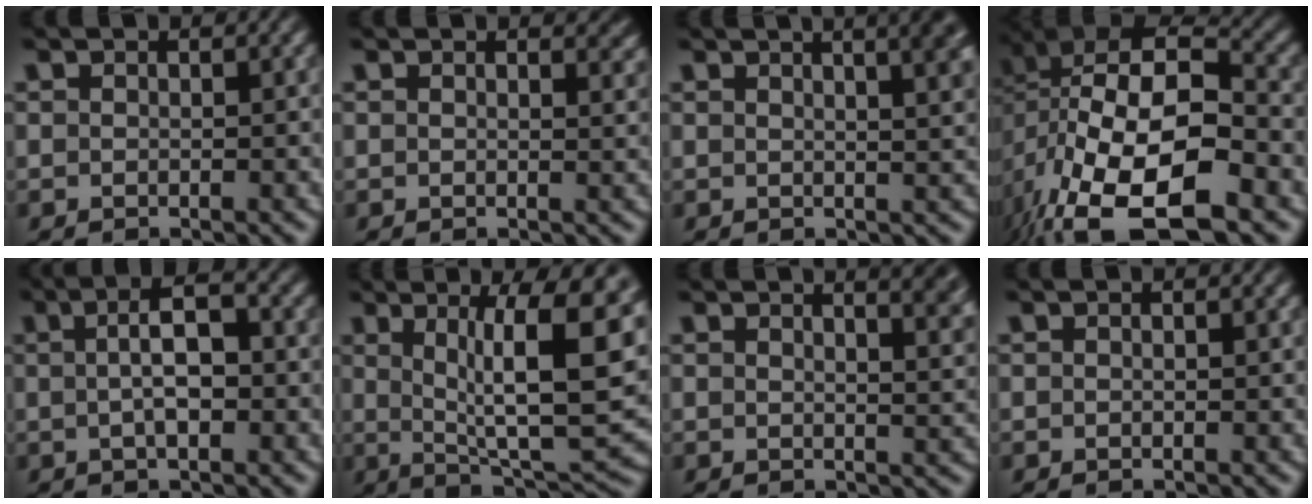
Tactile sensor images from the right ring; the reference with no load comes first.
{"total": 1.8, "force": [1.6, 0.2, 0.9], "torque": [-0.001, -0.002, 0.020]}
{"total": 5.4, "force": [2.8, 1.1, 4.5], "torque": [-0.031, 0.014, 0.040]}
{"total": 13.2, "force": [-2.0, 8.2, 10.2], "torque": [-0.198, -0.053, -0.011]}
{"total": 4.2, "force": [0.4, 1.1, 4.0], "torque": [-0.040, 0.015, 0.003]}
{"total": 11.6, "force": [2.5, 3.8, 10.7], "torque": [-0.130, 0.004, 0.046]}
{"total": 4.8, "force": [3.1, 1.0, 3.5], "torque": [-0.016, 0.010, 0.040]}
{"total": 0.0}